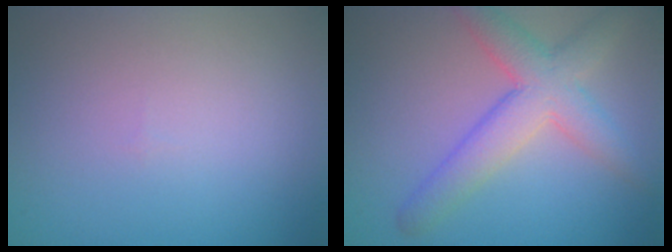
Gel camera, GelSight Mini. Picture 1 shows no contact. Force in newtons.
{"total": 5.5, "press": 5.5, "slide": 0.1}